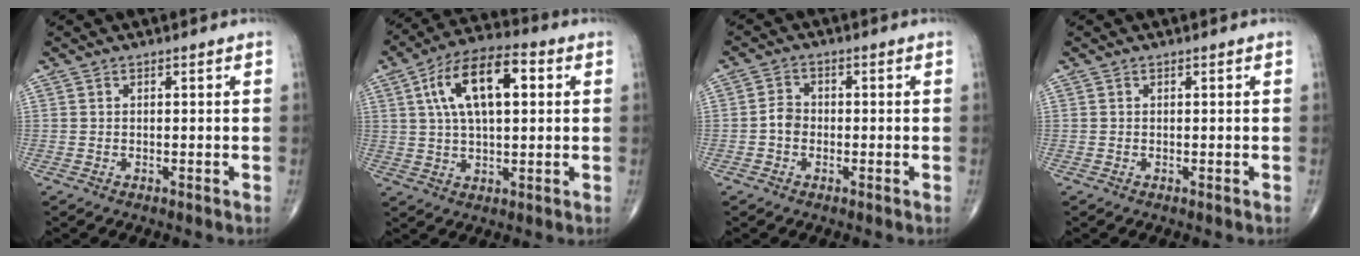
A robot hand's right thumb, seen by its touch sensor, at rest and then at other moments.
{"total": 14.8, "force": [3.8, 6.8, 12.6], "torque": [-0.215, 0.018, 0.061]}
{"total": 2.9, "force": [-0.8, 2.3, 1.5], "torque": [-0.018, 0.011, -0.023]}
{"total": 0.0}